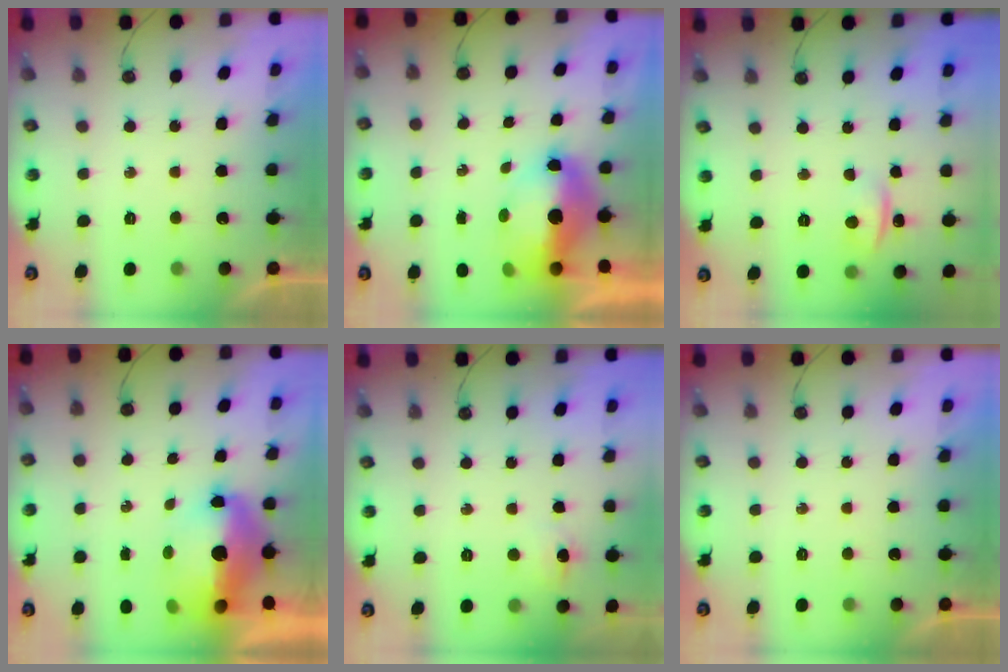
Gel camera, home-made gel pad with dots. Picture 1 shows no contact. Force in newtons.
{"total": 10.3, "press": 10.1, "slide": 1.7}
{"total": 1.6, "press": 1.2, "slide": 1.0}
{"total": 13.7, "press": 13.6, "slide": 1.5}
{"total": 8.2, "press": 4.5, "slide": 6.9}
{"total": 0.0}